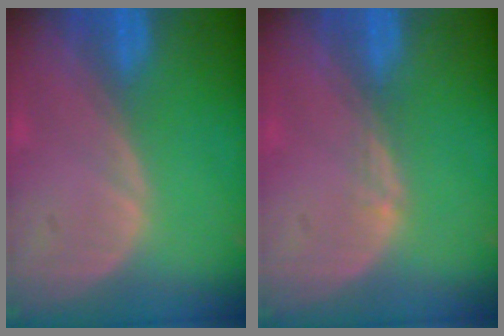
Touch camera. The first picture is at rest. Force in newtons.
{"total": 1.0, "press": 0.7, "slide": 0.7}